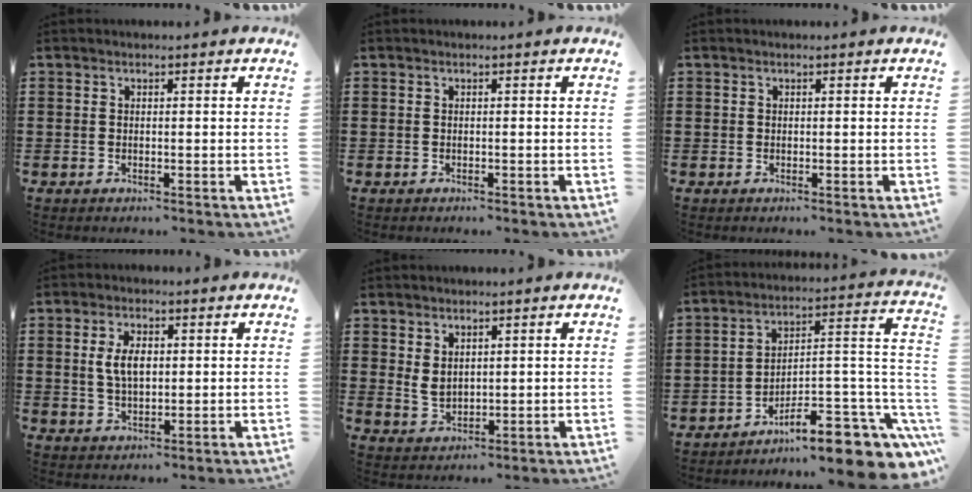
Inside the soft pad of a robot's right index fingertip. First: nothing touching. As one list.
[{"total": 0.0}, {"total": 0.0}, {"total": 4.9, "force": [0.7, 2.5, 4.1], "torque": [-0.085, 0.004, 0.007]}, {"total": 2.6, "force": [1.7, 1.5, 1.2], "torque": [-0.028, 0.004, 0.033]}, {"total": 11.0, "force": [-8.1, 3.2, 6.8], "torque": [-0.086, 0.019, -0.145]}]